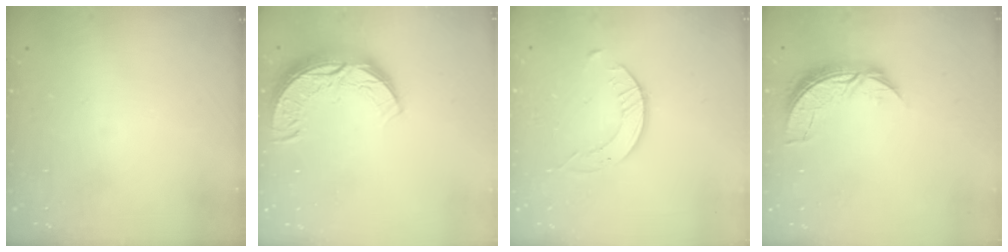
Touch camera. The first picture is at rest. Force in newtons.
{"total": 11.4, "press": 11.4, "slide": 0.8}
{"total": 3.5, "press": 3.5, "slide": 0.5}
{"total": 7.3, "press": 7.3, "slide": 0.5}